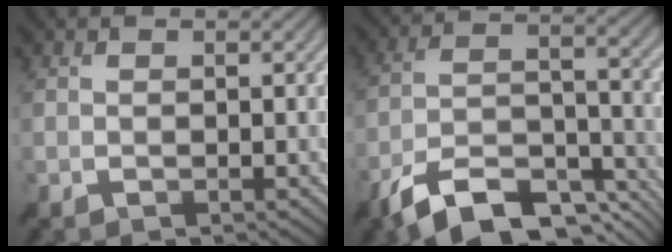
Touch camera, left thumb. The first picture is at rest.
{"total": 12.5, "force": [-8.8, 4.6, 7.6], "torque": [-0.138, 0.000, -0.172]}